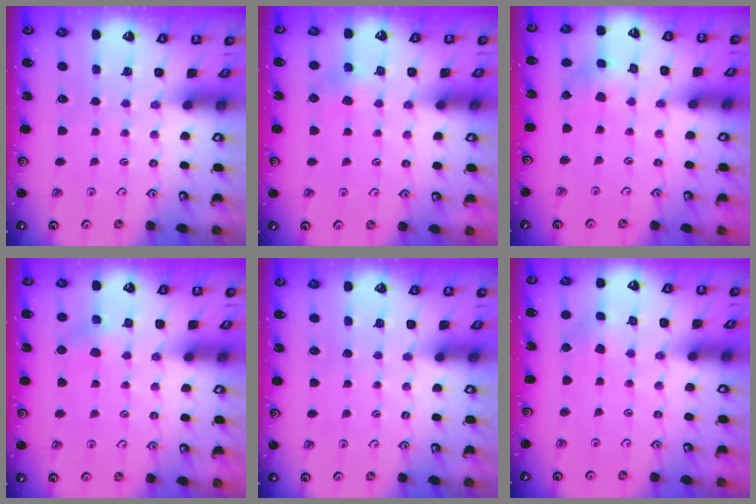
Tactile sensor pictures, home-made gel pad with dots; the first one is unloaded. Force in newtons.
{"total": 4.6, "press": 4.4, "slide": 1.3}
{"total": 2.8, "press": 2.8, "slide": 0.1}
{"total": 4.5, "press": 4.4, "slide": 0.7}
{"total": 0.0}
{"total": 1.4, "press": 1.4, "slide": 0.1}